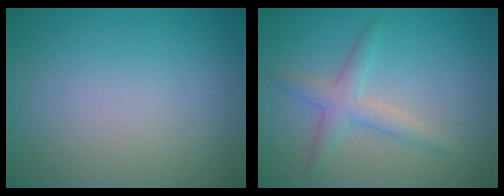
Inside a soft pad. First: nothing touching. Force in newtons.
{"total": 2.6, "press": 2.6, "slide": 0.2}